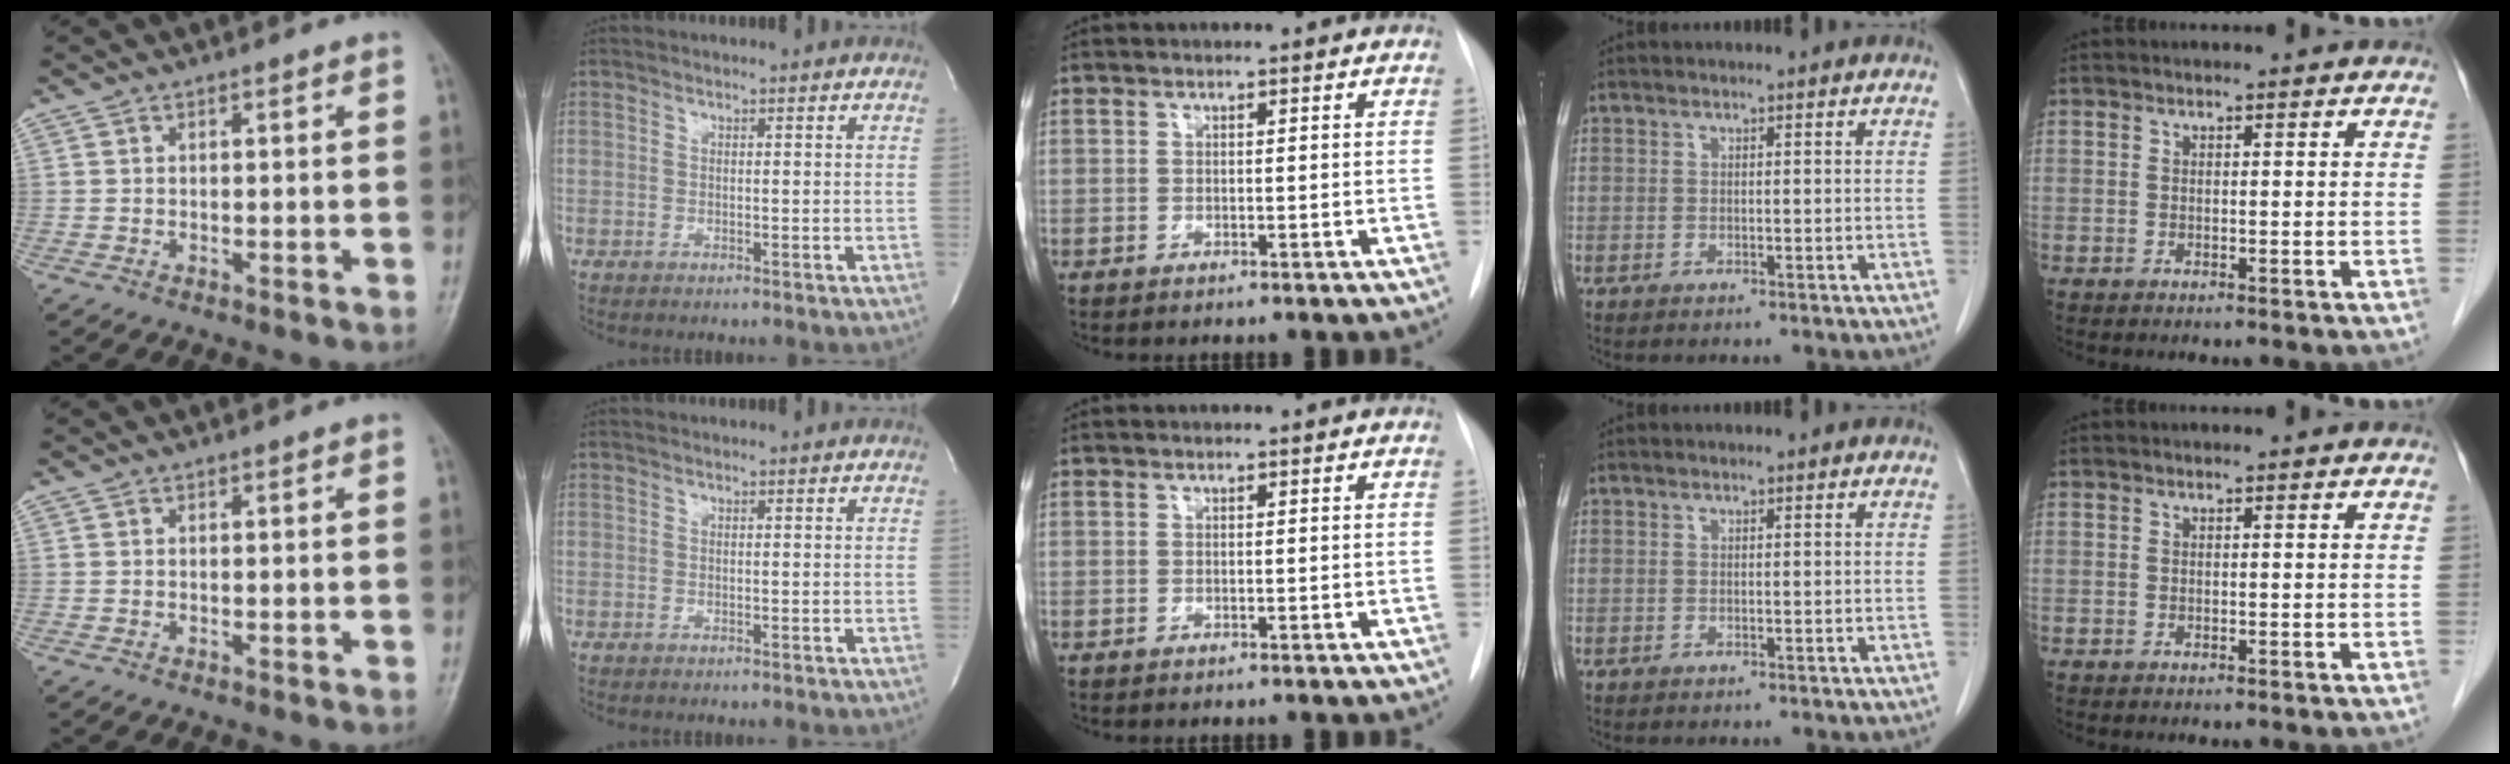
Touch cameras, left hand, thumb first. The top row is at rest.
{}